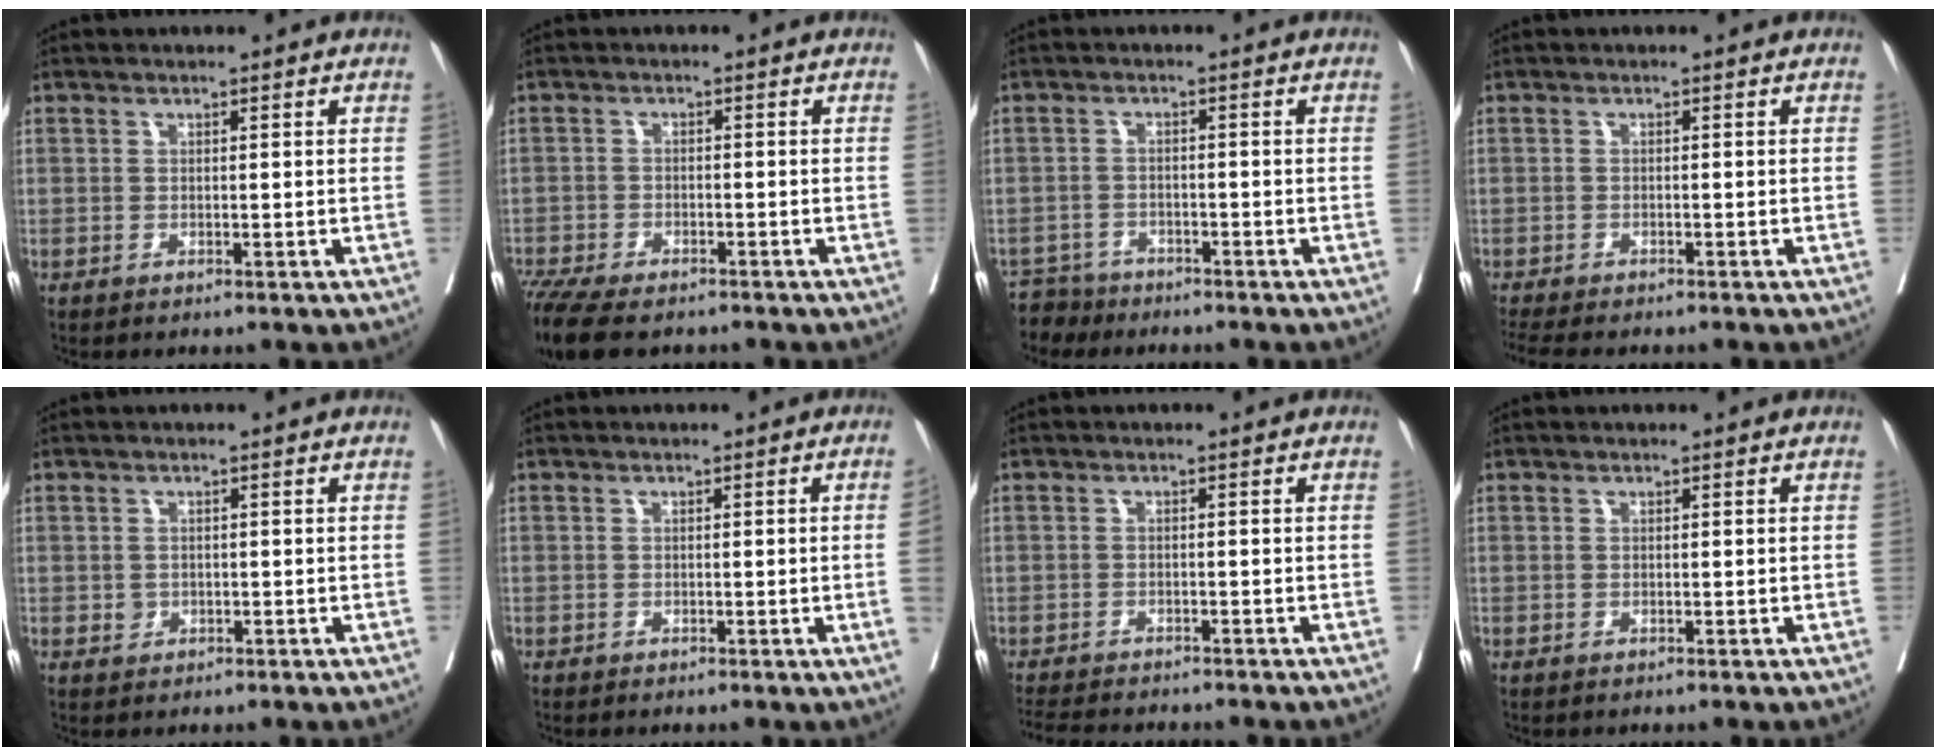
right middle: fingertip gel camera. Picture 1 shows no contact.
{"total": 11.4, "force": [-9.0, 3.9, 5.9], "torque": [-0.121, -0.012, -0.139]}
{"total": 3.9, "force": [-3.6, 1.4, -0.9], "torque": [0.015, -0.005, -0.066]}
{"total": 6.9, "force": [-6.0, 1.4, 3.2], "torque": [-0.047, -0.010, -0.089]}
{"total": 1.3, "force": [-0.3, 1.2, 0.4], "torque": [-0.005, 0.003, -0.001]}
{"total": 1.7, "force": [-0.2, -0.4, 1.6], "torque": [-0.021, -0.003, -0.002]}
{"total": 8.1, "force": [-7.4, 1.6, 3.1], "torque": [-0.048, -0.011, -0.108]}
{"total": 0.0}